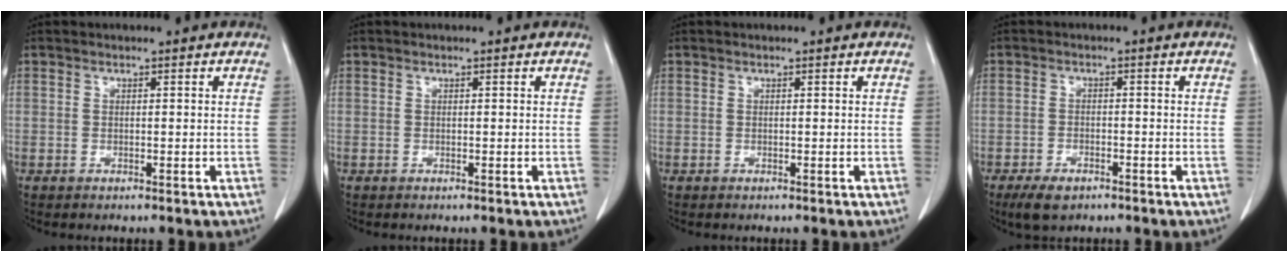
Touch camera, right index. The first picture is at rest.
{"total": 0.0}
{"total": 0.0}
{"total": 4.3, "force": [-2.9, 1.9, 2.4], "torque": [-0.045, -0.004, -0.045]}